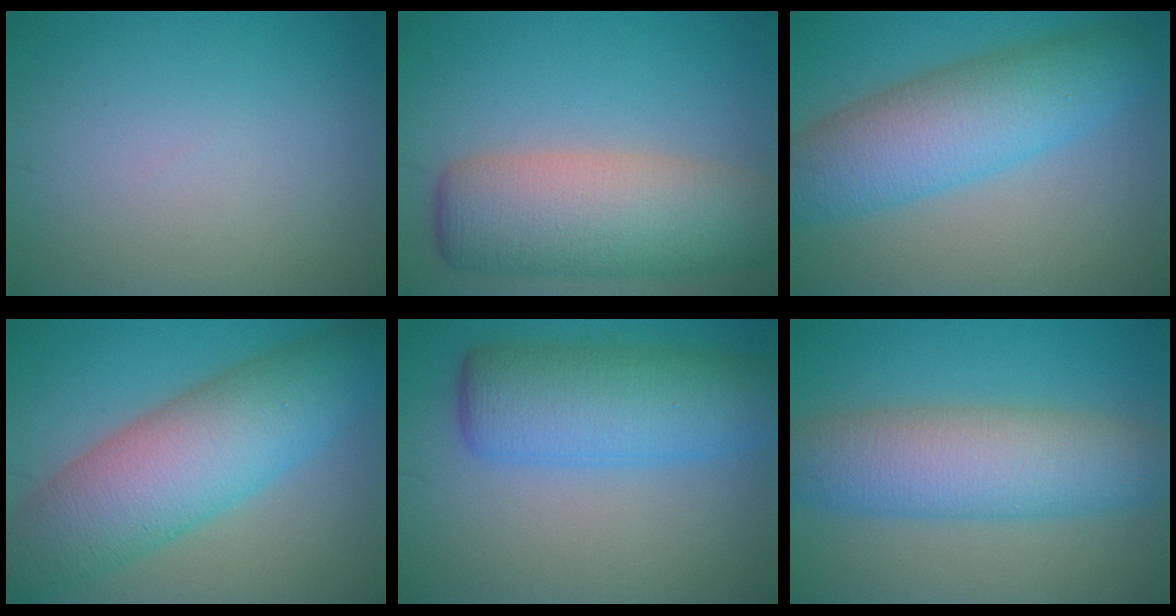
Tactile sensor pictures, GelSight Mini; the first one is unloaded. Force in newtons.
{"total": 9.4, "press": 9.3, "slide": 0.5}
{"total": 8.2, "press": 8.2, "slide": 0.1}
{"total": 10.4, "press": 10.4, "slide": 0.3}
{"total": 7.9, "press": 7.9, "slide": 0.2}
{"total": 8.0, "press": 8.0, "slide": 0.3}